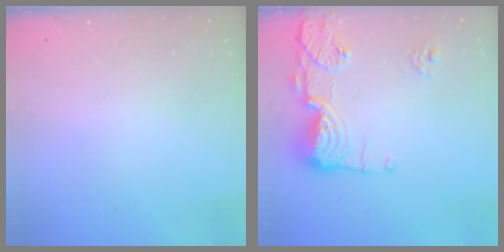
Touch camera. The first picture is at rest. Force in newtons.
{"total": 15.9, "press": 15.9, "slide": 1.5}